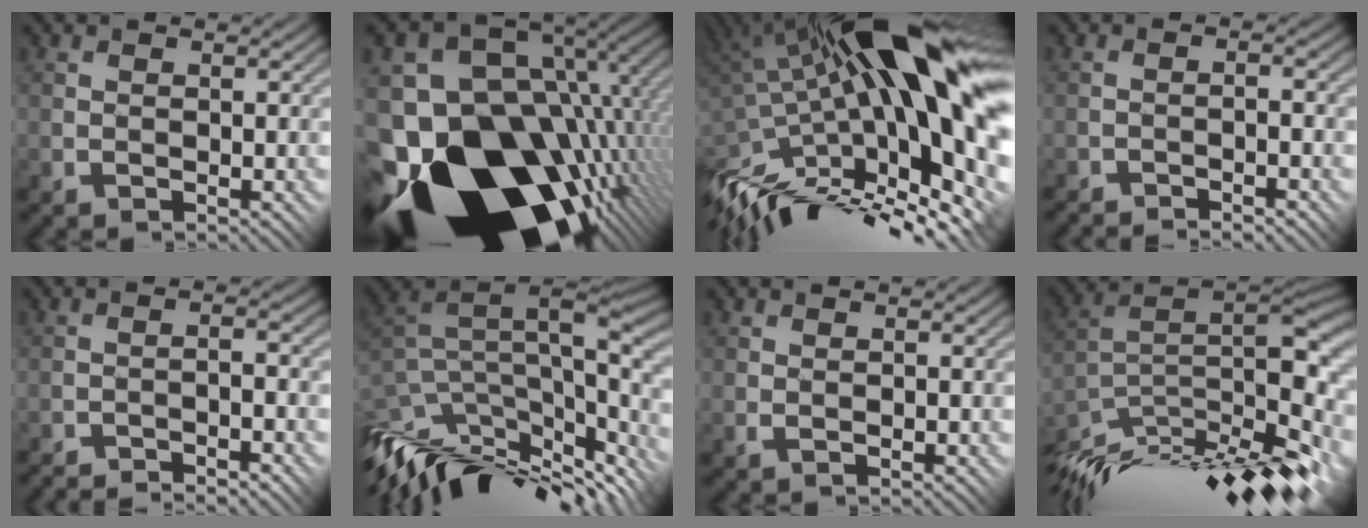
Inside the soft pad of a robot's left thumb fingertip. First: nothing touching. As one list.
[{"total": 20.7, "force": [-7.5, 14.1, 13.3], "torque": [-0.270, -0.038, -0.096]}, {"total": 17.9, "force": [-0.4, 5.0, 17.2], "torque": [-0.285, -0.011, -0.023]}, {"total": 3.2, "force": [-3.1, 0.2, 0.9], "torque": [-0.013, 0.011, -0.054]}, {"total": 4.2, "force": [-4.0, 0.1, 1.3], "torque": [-0.019, 0.009, -0.072]}, {"total": 13.5, "force": [-6.7, 5.2, 10.5], "torque": [-0.224, -0.003, -0.107]}, {"total": 0.0}, {"total": 14.9, "force": [-7.8, 4.6, 11.8], "torque": [-0.230, -0.003, -0.140]}]